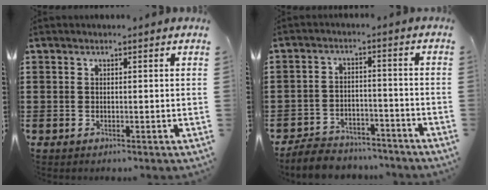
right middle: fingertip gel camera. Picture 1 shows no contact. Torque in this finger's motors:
{"motor_torque": [0.22, -0.21, 0.22, 0.06]}